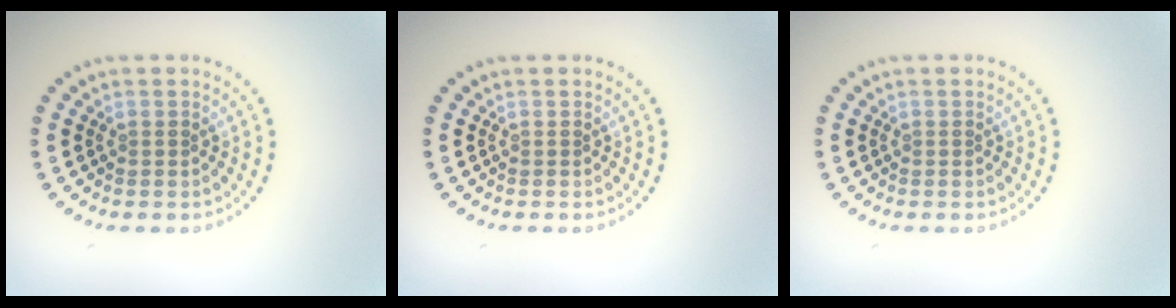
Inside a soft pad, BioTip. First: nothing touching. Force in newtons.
{"total": 0.0}
{"total": 0.0}